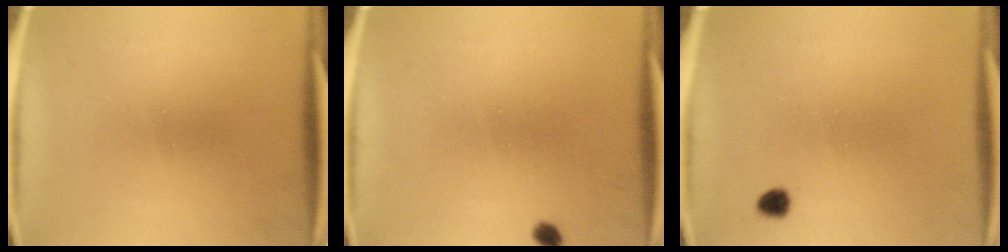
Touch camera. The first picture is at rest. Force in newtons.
{"total": 1.3}
{"total": 1.7}